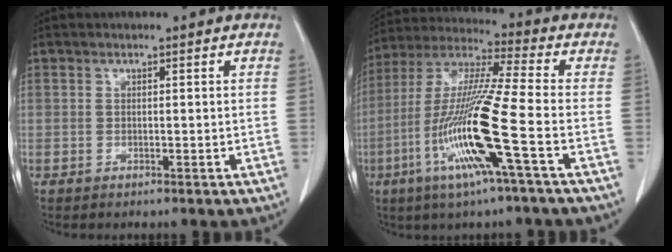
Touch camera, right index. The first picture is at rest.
{"total": 16.4, "force": [-5.4, -0.9, 15.4], "torque": [-0.318, -0.017, -0.112]}